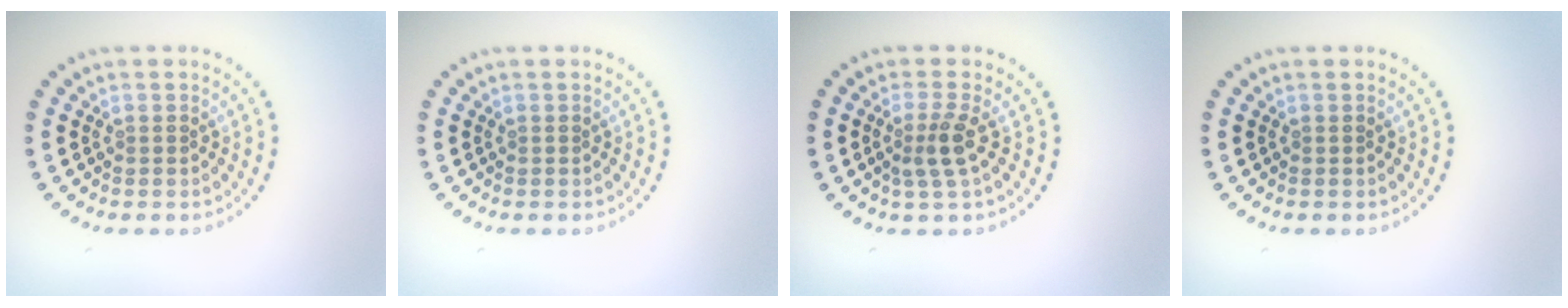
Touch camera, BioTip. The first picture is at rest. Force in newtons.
{"total": 0.0}
{"total": 2.4, "press": 1.7, "slide": 1.6}
{"total": 0.0}